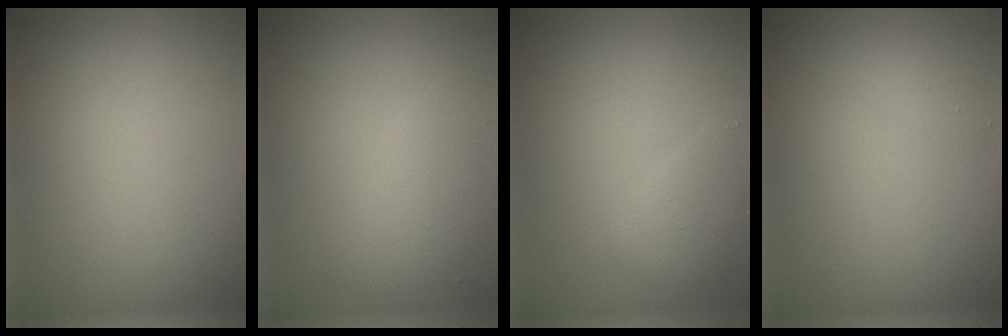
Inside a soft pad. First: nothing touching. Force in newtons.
{"total": 2.5, "press": 2.5, "slide": 0.1}
{"total": 1.8, "press": 1.8, "slide": 0.1}
{"total": 0.8, "press": 0.8, "slide": 0.0}